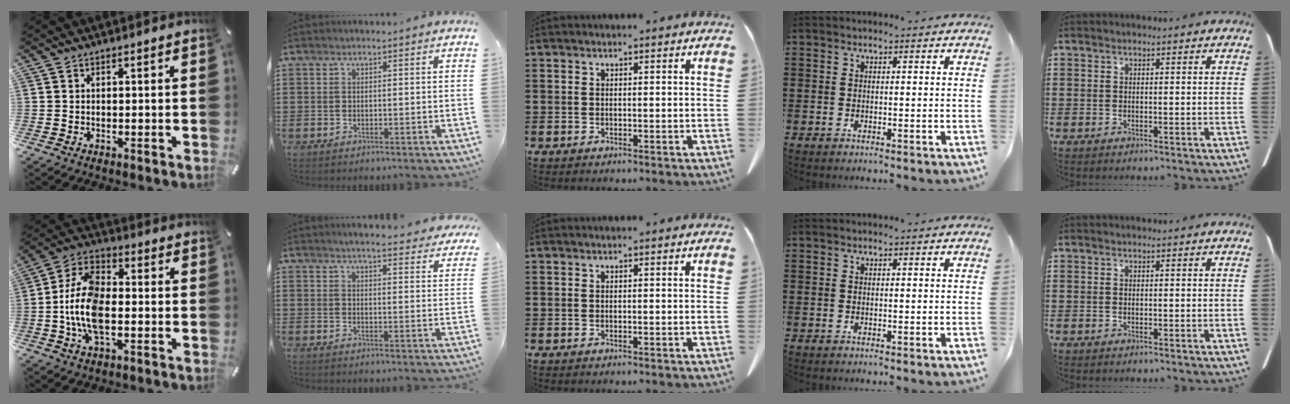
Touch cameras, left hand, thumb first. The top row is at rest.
{"thumb": {"total": 13.1, "force": [-2.2, 7.1, 10.8], "torque": [-0.228, 0.004, -0.036]}, "index": {"total": 4.3, "force": [4.2, -0.4, 1.1], "torque": [-0.036, -0.019, 0.073]}}